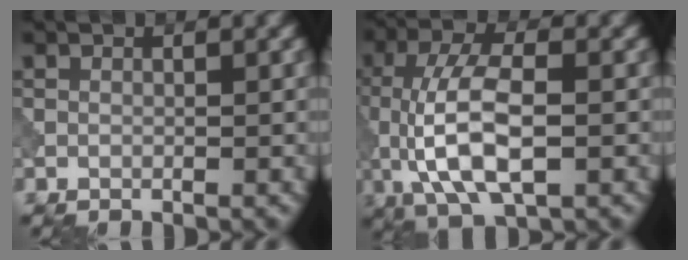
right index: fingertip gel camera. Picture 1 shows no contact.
{"total": 8.7, "force": [-1.4, 3.6, 7.8], "torque": [-0.157, 0.009, -0.030]}